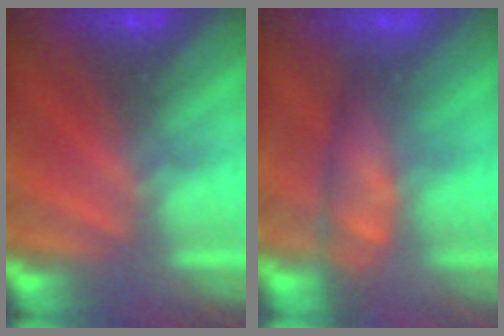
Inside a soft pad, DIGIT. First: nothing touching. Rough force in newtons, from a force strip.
{"total": 4.9}